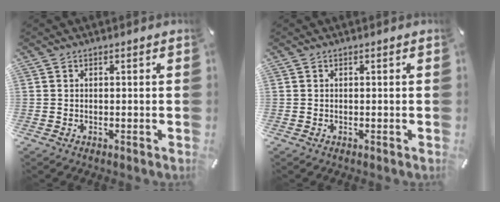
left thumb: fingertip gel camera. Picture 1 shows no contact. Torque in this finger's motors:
{"motor_torque": [-0.10, -0.09, 0.00, 0.00, 0.00]}